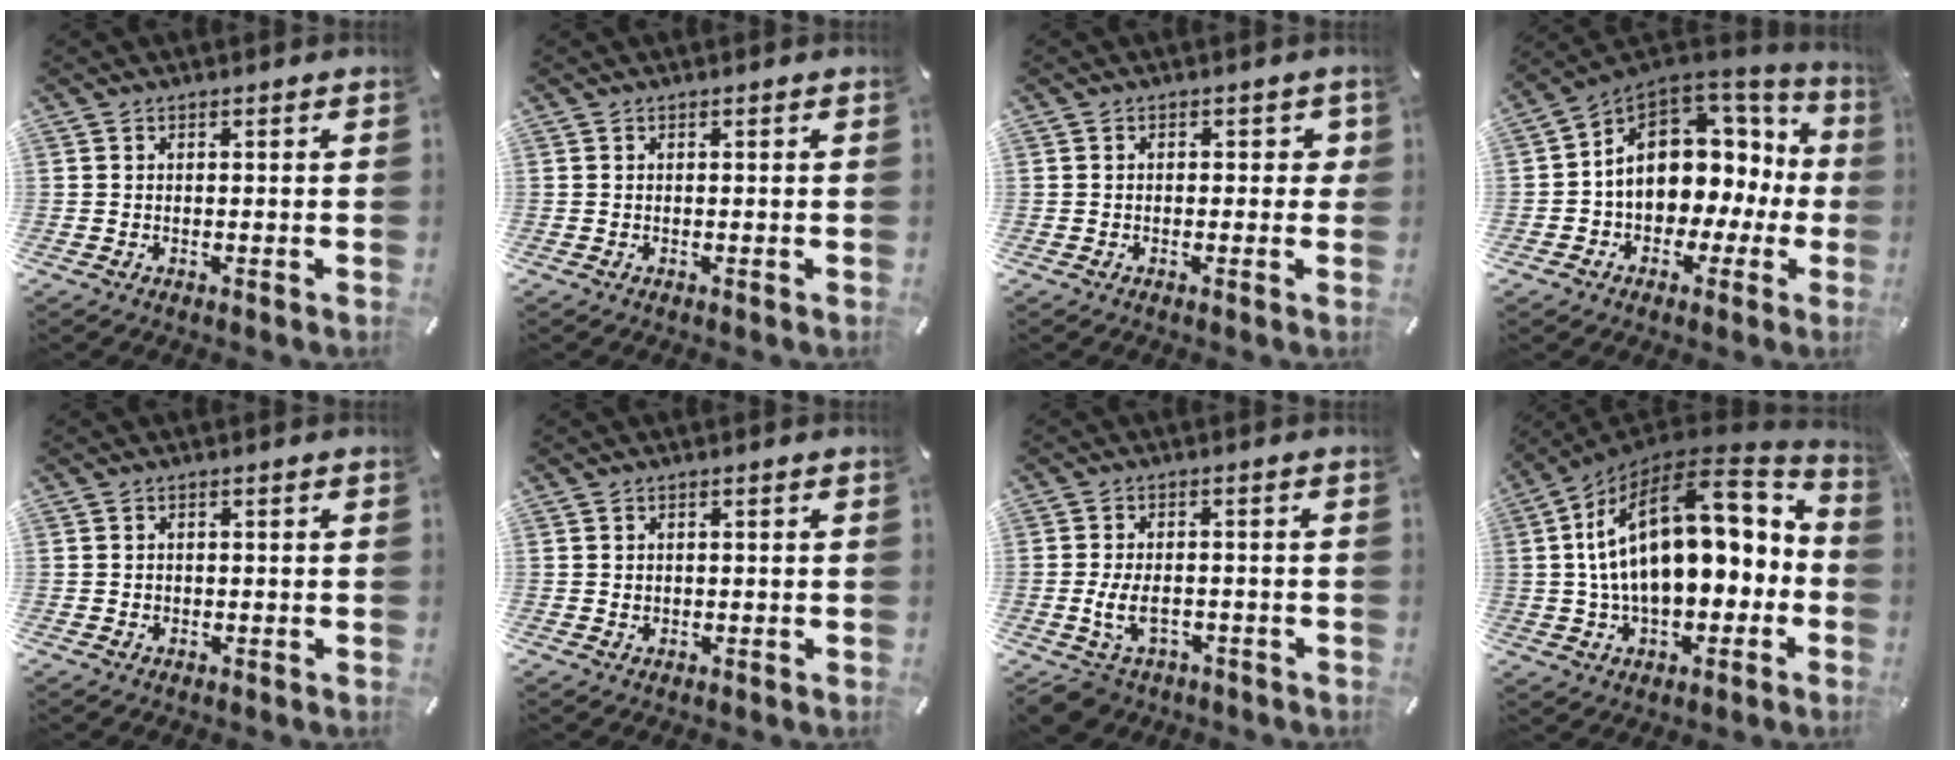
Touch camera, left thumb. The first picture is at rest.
{"total": 0.0}
{"total": 2.2, "force": [-0.1, 1.5, 1.5], "torque": [-0.013, 0.003, -0.008]}
{"total": 11.8, "force": [2.8, 9.3, 6.6], "torque": [-0.113, -0.029, 0.051]}
{"total": 0.9, "force": [-0.1, 0.8, 0.4], "torque": [-0.007, 0.006, -0.004]}
{"total": 1.0, "force": [0.0, 0.9, 0.4], "torque": [-0.009, 0.005, -0.001]}
{"total": 7.3, "force": [-2.2, 5.0, 4.8], "torque": [-0.105, 0.010, -0.039]}
{"total": 24.6, "force": [4.7, 13.8, 19.7], "torque": [-0.338, -0.026, 0.081]}